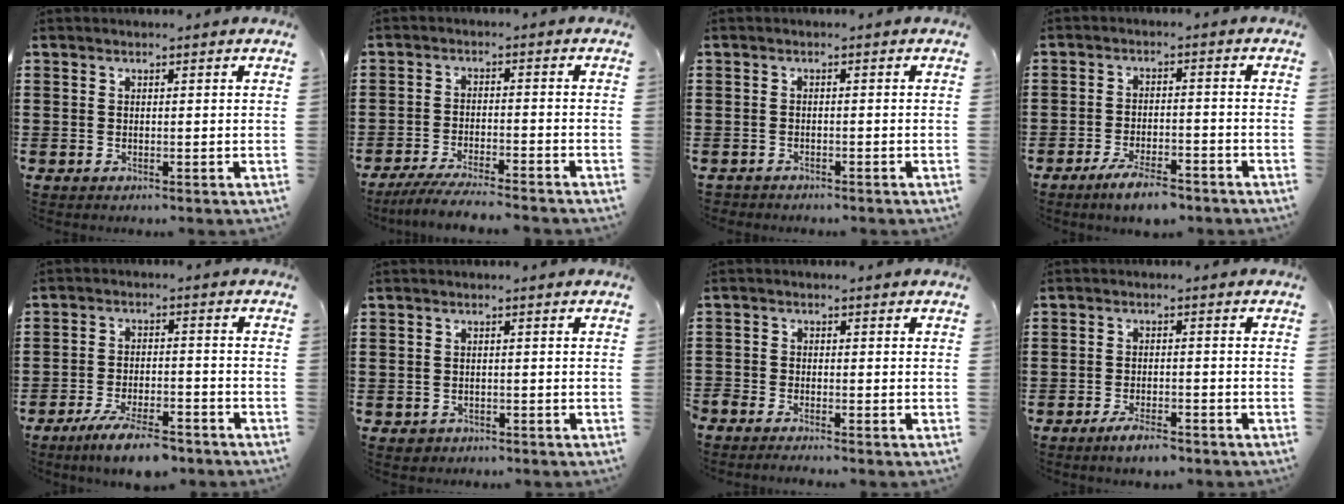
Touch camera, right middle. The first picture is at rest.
{"total": 4.5, "force": [-4.2, -0.2, 1.6], "torque": [-0.039, -0.012, -0.083]}
{"total": 0.8, "force": [-0.8, 0.1, -0.2], "torque": [0.000, 0.001, -0.018]}
{"total": 4.7, "force": [-3.8, 0.8, 2.5], "torque": [-0.055, -0.003, -0.074]}
{"total": 6.3, "force": [-5.2, 0.9, 3.5], "torque": [-0.073, -0.007, -0.097]}
{"total": 0.7, "force": [-0.4, 0.5, 0.0], "torque": [-0.003, 0.001, -0.011]}
{"total": 2.1, "force": [-2.1, 0.2, 0.1], "torque": [-0.013, -0.002, -0.046]}
{"total": 3.1, "force": [-2.5, 0.6, 1.8], "torque": [-0.029, 0.006, -0.046]}